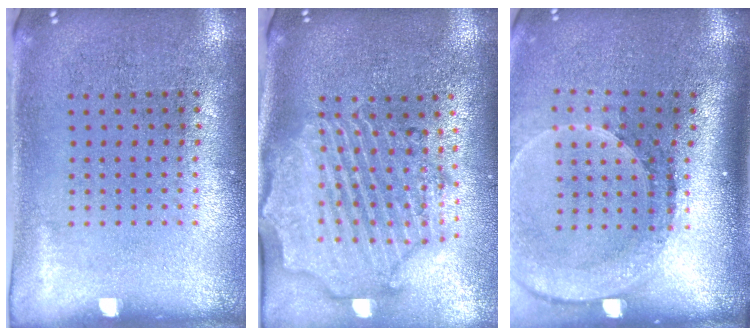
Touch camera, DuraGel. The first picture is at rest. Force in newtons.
{"total": 3.0, "press": 2.6, "slide": 1.5}
{"total": 2.6, "press": 1.9, "slide": 1.8}